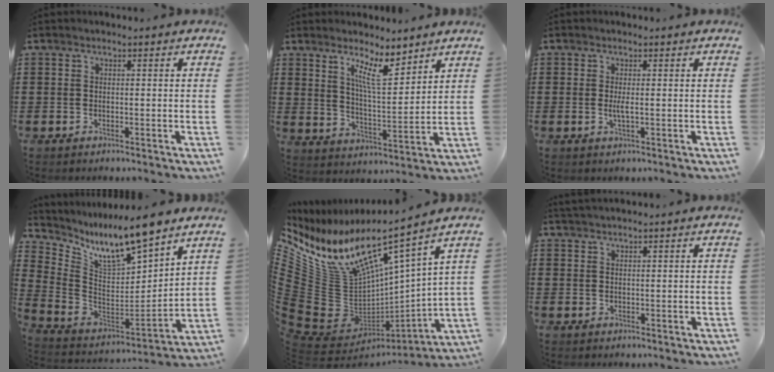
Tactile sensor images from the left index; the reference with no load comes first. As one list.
[{"total": 8.0, "force": [6.0, 1.9, 4.9], "torque": [-0.095, -0.024, 0.104]}, {"total": 1.8, "force": [0.0, 0.2, 1.8], "torque": [-0.035, -0.004, 0.000]}, {"total": 9.9, "force": [8.4, 1.9, 4.8], "torque": [-0.119, -0.059, 0.147]}, {"total": 11.2, "force": [6.3, 6.1, 7.1], "torque": [-0.184, -0.068, 0.102]}, {"total": 1.2, "force": [1.2, 0.0, 0.3], "torque": [-0.008, 0.000, 0.023]}]